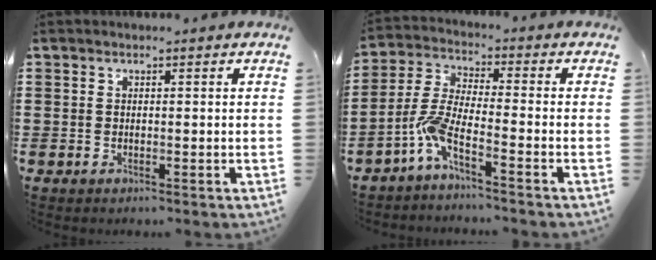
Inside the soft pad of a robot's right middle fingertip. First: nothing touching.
{"total": 6.0, "force": [-3.6, 1.0, 4.7], "torque": [-0.125, -0.018, -0.077]}